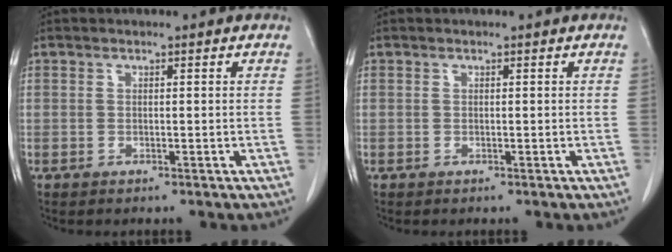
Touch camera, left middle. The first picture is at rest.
{"total": 0.0}